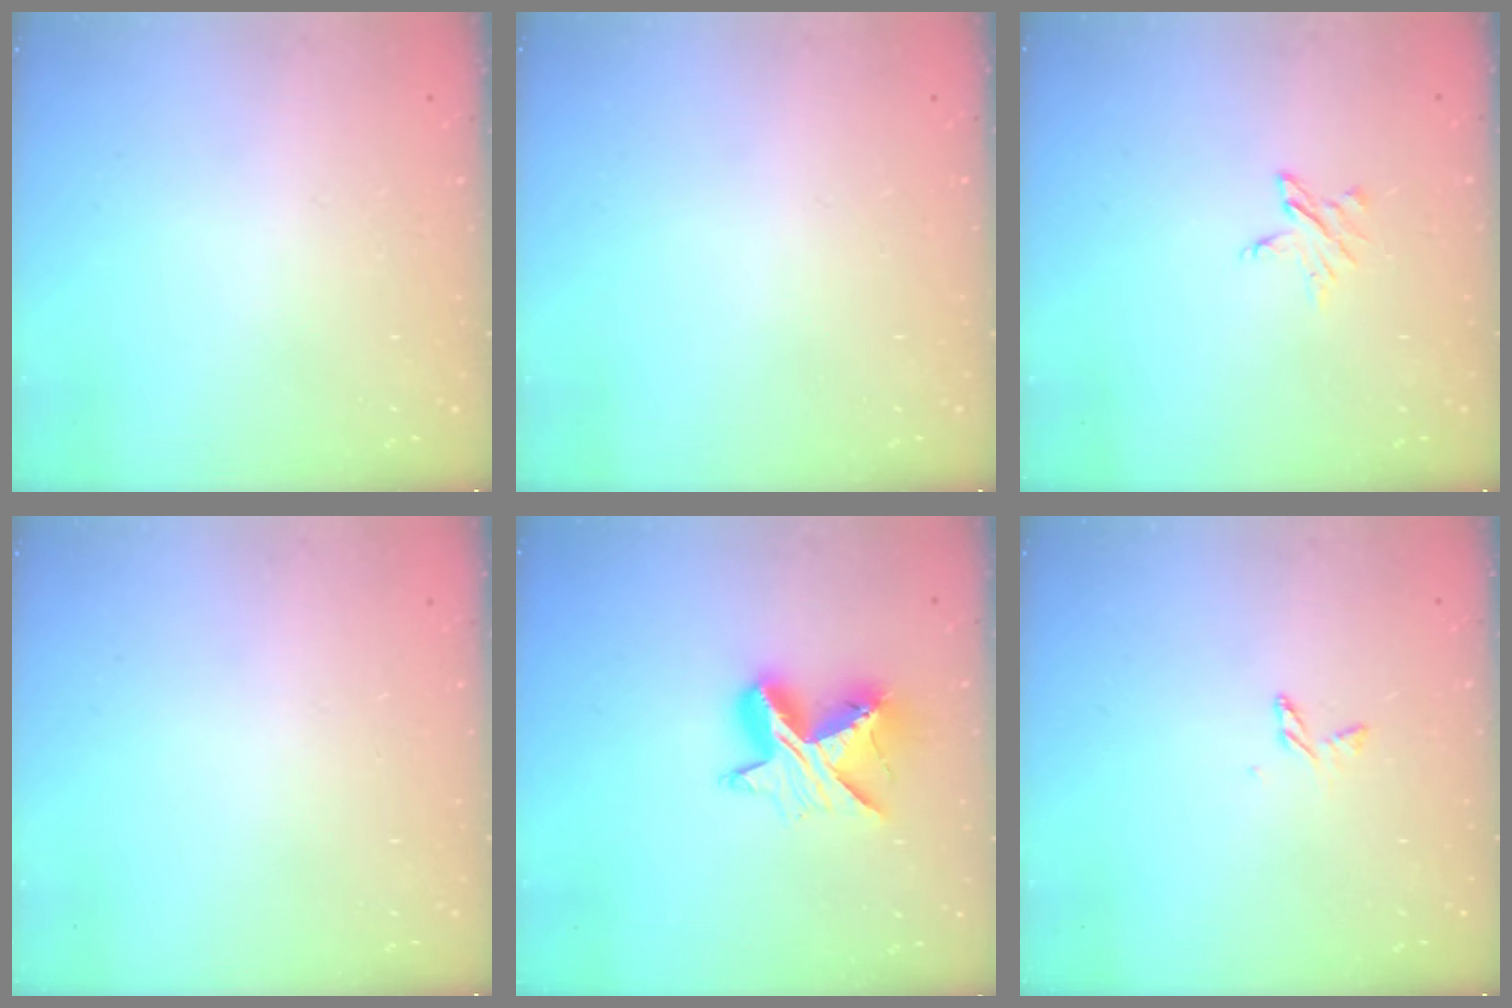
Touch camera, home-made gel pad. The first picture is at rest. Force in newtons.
{"total": 0.0}
{"total": 4.4, "press": 4.4, "slide": 0.5}
{"total": 0.0}
{"total": 10.1, "press": 10.1, "slide": 0.7}
{"total": 4.2, "press": 4.2, "slide": 0.4}